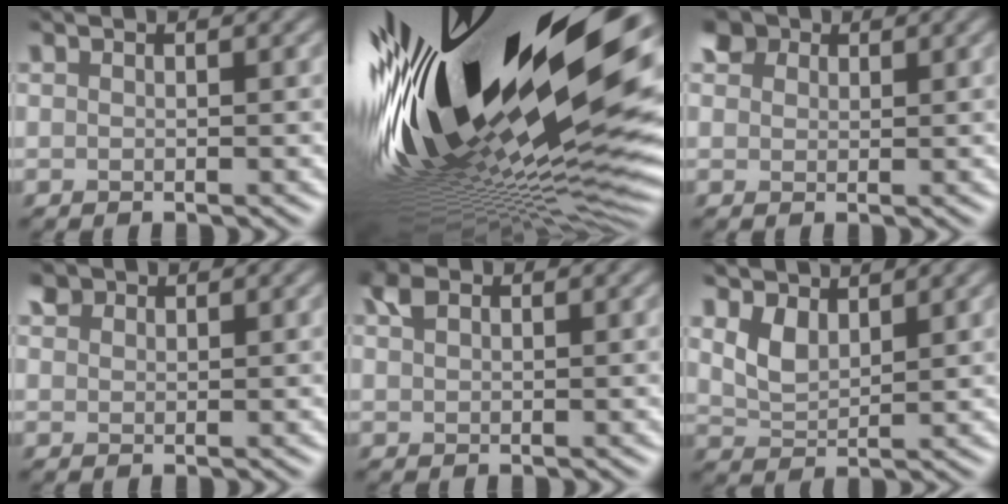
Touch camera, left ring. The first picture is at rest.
{"total": 21.8, "force": [3.0, 6.8, 20.5], "torque": [-0.345, -0.037, 0.055]}
{"total": 3.2, "force": [1.9, 2.1, 1.4], "torque": [-0.038, -0.003, 0.034]}
{"total": 1.1, "force": [0.7, 0.9, 0.3], "torque": [-0.008, 0.004, 0.010]}
{"total": 1.6, "force": [0.5, 1.1, 1.0], "torque": [-0.023, 0.004, 0.007]}
{"total": 2.2, "force": [1.1, 1.3, 1.4], "torque": [-0.036, -0.010, 0.016]}